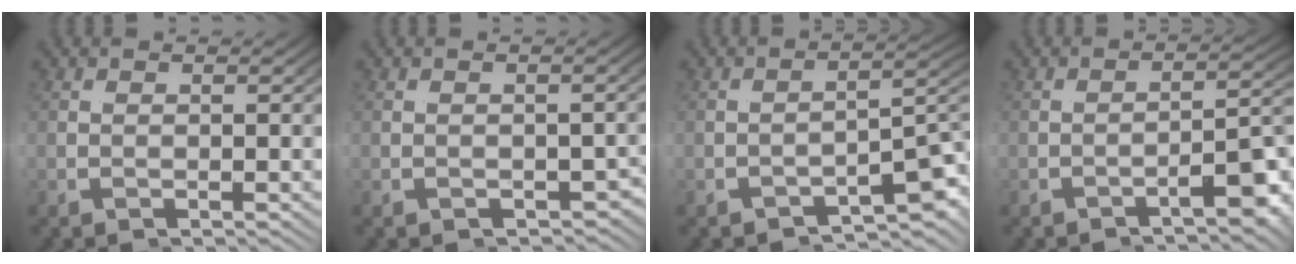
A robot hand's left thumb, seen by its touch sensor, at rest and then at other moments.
{"total": 2.3, "force": [-0.8, 1.2, 1.8], "torque": [-0.022, -0.009, -0.005]}
{"total": 4.3, "force": [-2.2, 0.3, 3.7], "torque": [-0.058, 0.005, -0.030]}
{"total": 3.6, "force": [-1.9, -1.9, 2.4], "torque": [-0.043, 0.018, -0.029]}